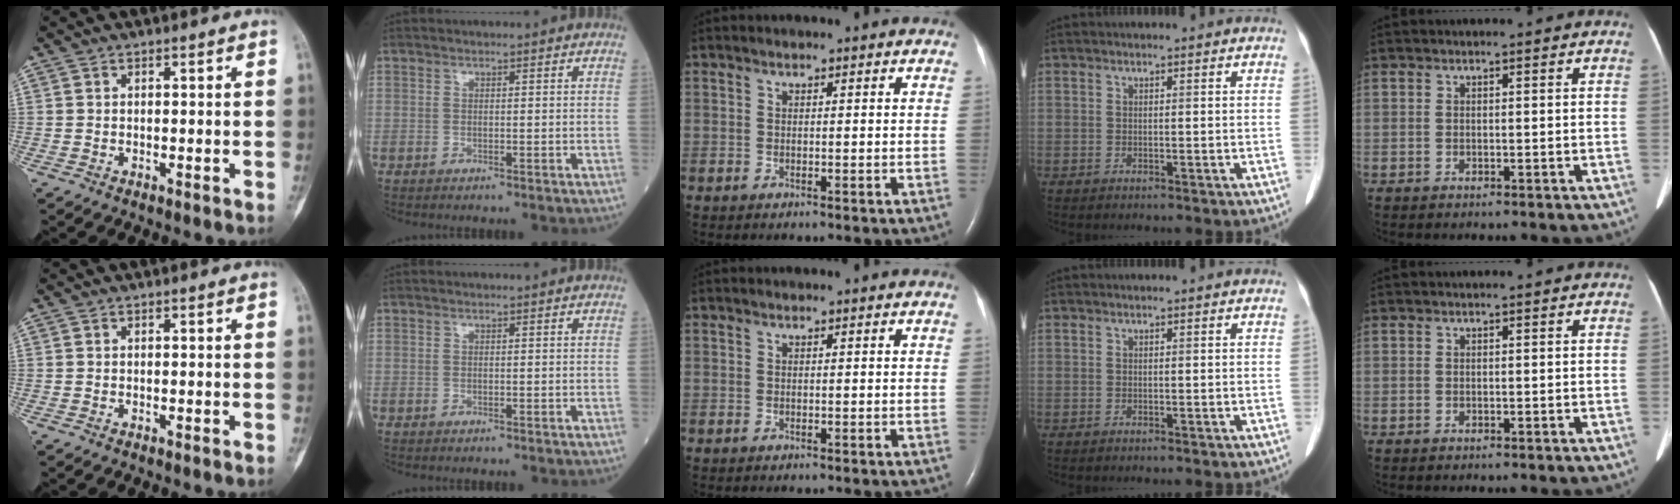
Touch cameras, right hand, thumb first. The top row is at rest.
{}